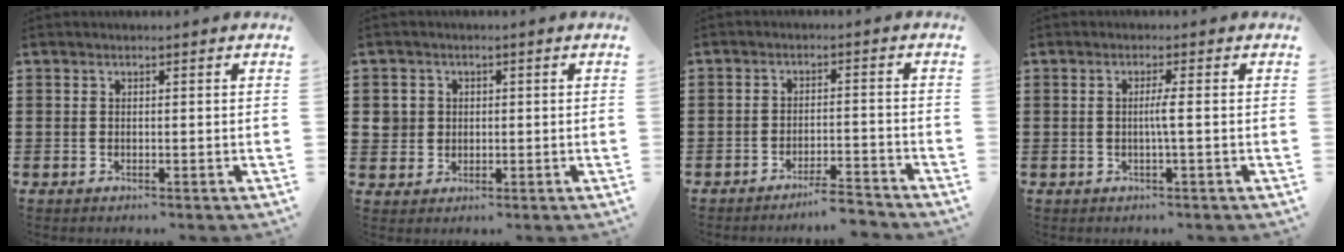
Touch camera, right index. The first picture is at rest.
{"total": 2.9, "force": [0.4, 2.8, 0.6], "torque": [-0.025, 0.010, 0.005]}
{"total": 3.8, "force": [-3.7, -0.1, 0.5], "torque": [-0.013, -0.004, -0.077]}
{"total": 2.3, "force": [-0.2, -0.3, 2.2], "torque": [-0.040, -0.006, -0.007]}